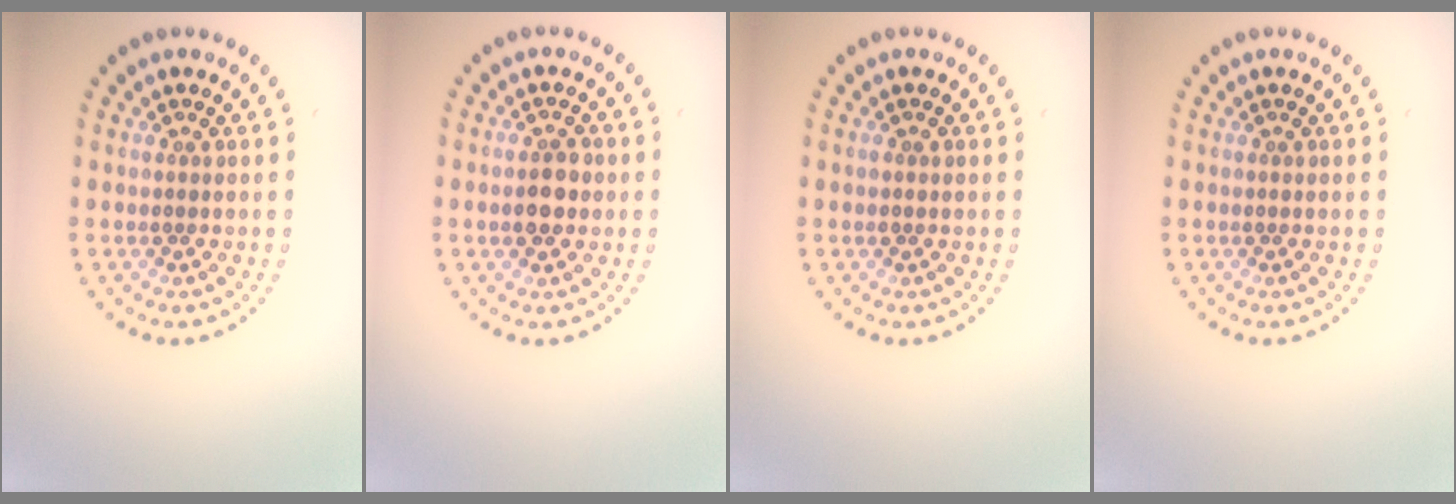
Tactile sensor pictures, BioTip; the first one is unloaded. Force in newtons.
{"total": 2.2, "press": 2.2, "slide": 0.0}
{"total": 0.7, "press": 0.7, "slide": 0.1}
{"total": 0.0}